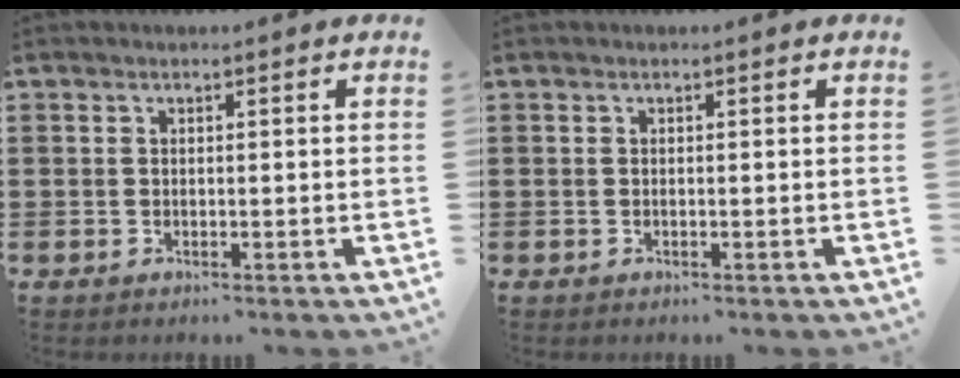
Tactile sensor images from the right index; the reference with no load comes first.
{"total": 0.0}